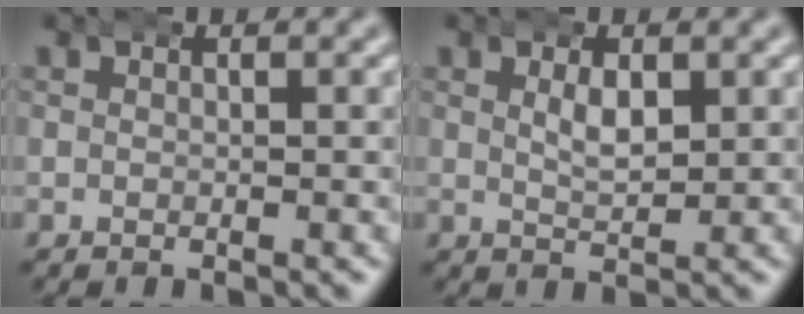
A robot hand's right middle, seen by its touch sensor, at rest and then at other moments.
{"total": 2.7, "force": [1.1, 1.2, 2.2], "torque": [-0.033, -0.003, 0.022]}